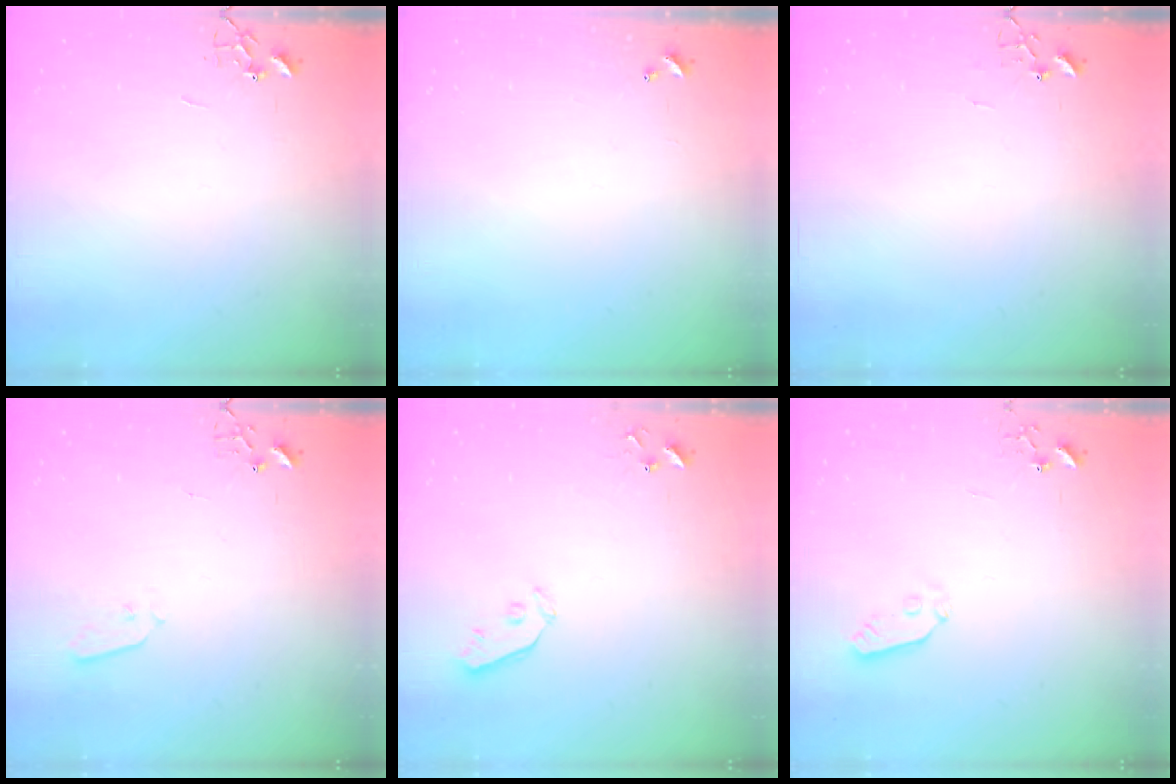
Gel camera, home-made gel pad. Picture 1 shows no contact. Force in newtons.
{"total": 0.0}
{"total": 5.0, "press": 5.0, "slide": 0.4}
{"total": 3.5, "press": 3.5, "slide": 0.6}
{"total": 4.0, "press": 3.9, "slide": 0.7}
{"total": 3.8, "press": 3.8, "slide": 0.6}